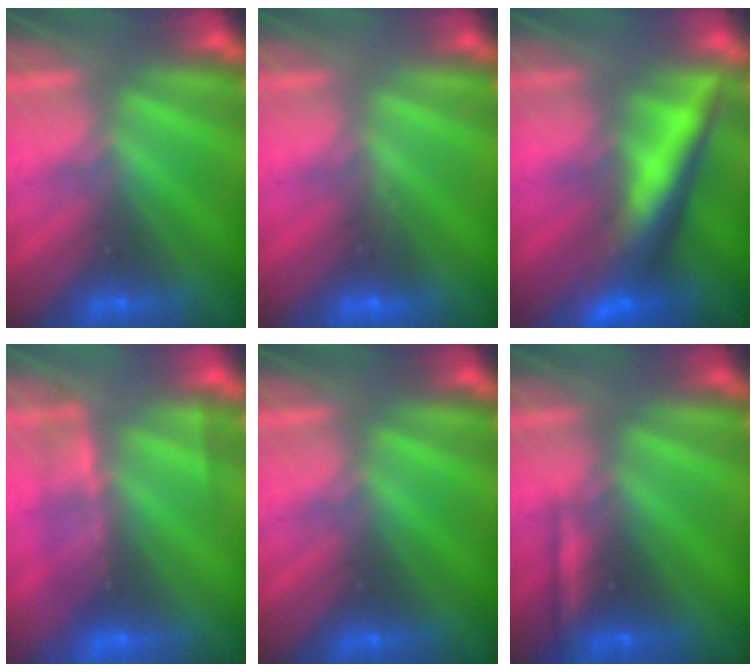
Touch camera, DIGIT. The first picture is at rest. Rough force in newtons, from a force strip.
{"total": 2.7}
{"total": 5.9}
{"total": 2.2}
{"total": 0.0}
{"total": 2.3}